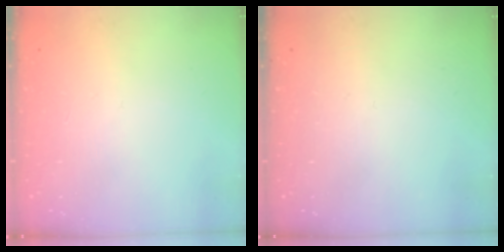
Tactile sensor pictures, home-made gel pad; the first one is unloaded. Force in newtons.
{"total": 0.0}